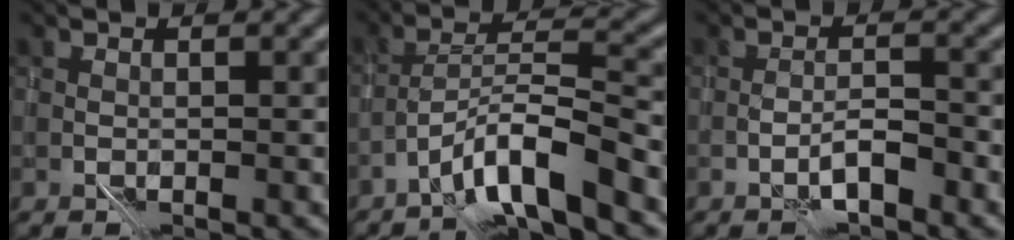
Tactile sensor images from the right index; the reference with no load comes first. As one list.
[{"total": 6.2, "force": [-4.3, 0.5, 4.5], "torque": [-0.076, 0.015, -0.080]}, {"total": 1.8, "force": [-1.4, 0.2, 1.2], "torque": [-0.018, 0.009, -0.027]}]